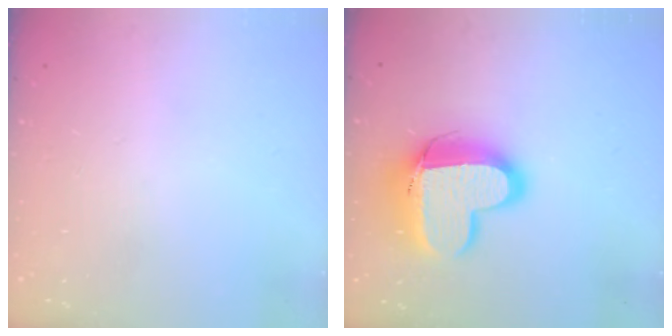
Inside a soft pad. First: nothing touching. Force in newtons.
{"total": 16.0, "press": 16.0, "slide": 1.1}